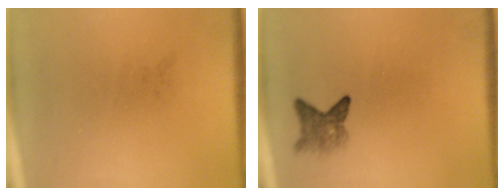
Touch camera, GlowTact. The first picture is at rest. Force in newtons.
{"total": 2.8}